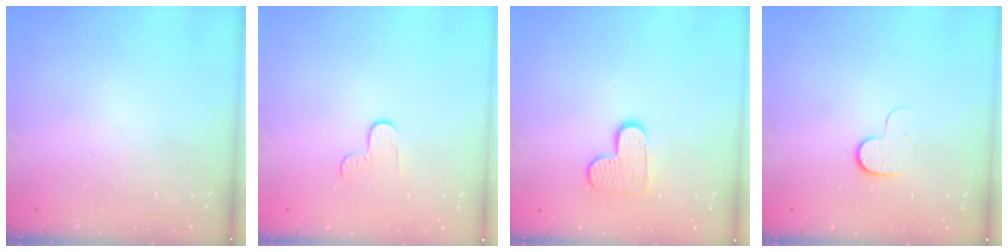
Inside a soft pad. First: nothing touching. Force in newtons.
{"total": 2.7, "press": 2.6, "slide": 0.4}
{"total": 8.3, "press": 8.2, "slide": 0.4}
{"total": 5.5, "press": 5.4, "slide": 0.8}